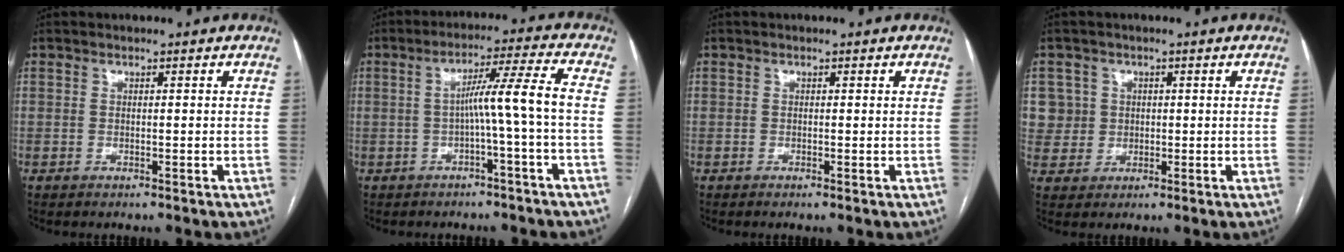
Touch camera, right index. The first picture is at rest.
{"total": 6.9, "force": [-1.2, -1.7, 6.6], "torque": [-0.108, 0.023, -0.016]}
{"total": 0.0}
{"total": 5.3, "force": [1.4, 5.1, -0.2], "torque": [0.018, 0.012, 0.033]}